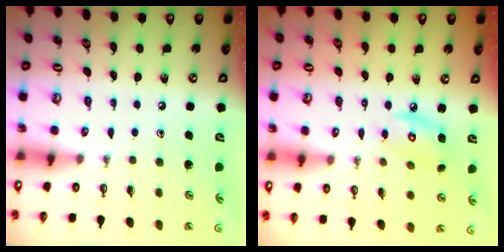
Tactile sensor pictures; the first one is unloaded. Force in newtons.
{"total": 6.9, "press": 6.9, "slide": 0.4}